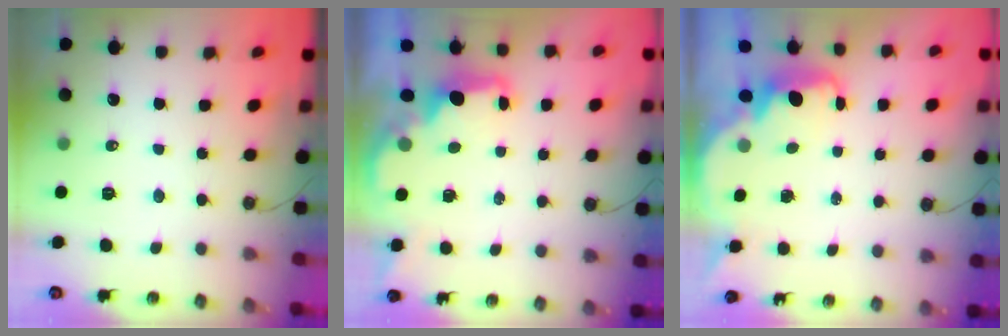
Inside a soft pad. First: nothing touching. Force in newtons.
{"total": 2.0, "press": 1.8, "slide": 0.8}
{"total": 2.4, "press": 2.4, "slide": 0.6}